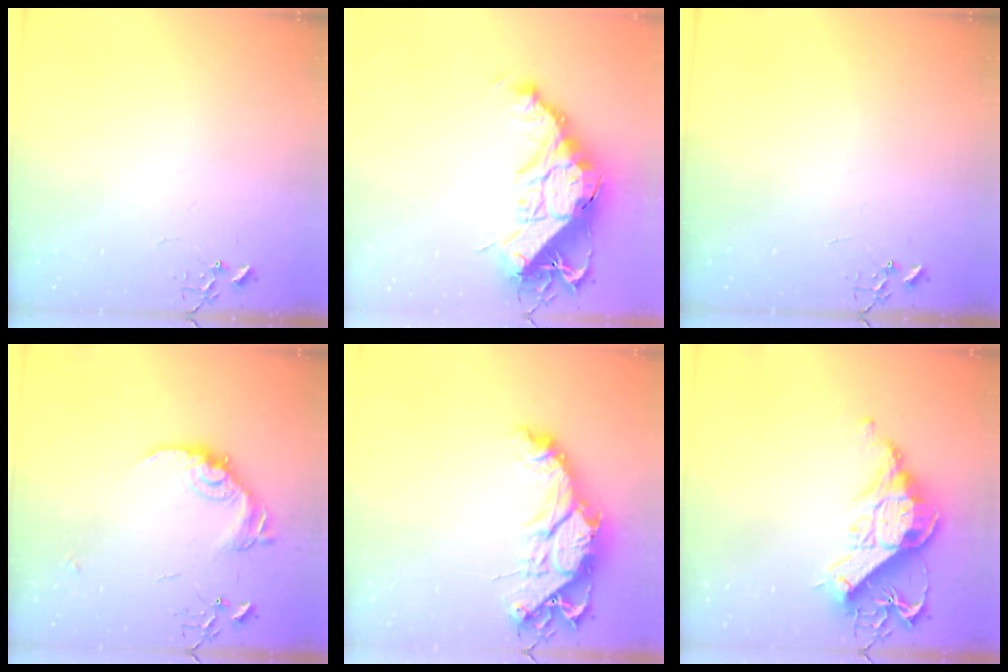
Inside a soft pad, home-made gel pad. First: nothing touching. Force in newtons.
{"total": 21.2, "press": 21.1, "slide": 2.3}
{"total": 0.0}
{"total": 15.0, "press": 15.0, "slide": 0.8}
{"total": 15.7, "press": 15.7, "slide": 1.2}
{"total": 14.8, "press": 14.7, "slide": 1.9}